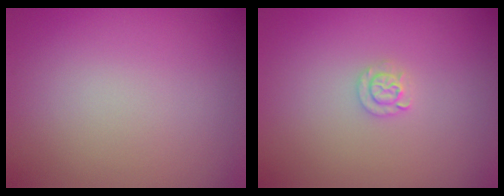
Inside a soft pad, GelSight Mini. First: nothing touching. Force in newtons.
{"total": 1.3, "press": 1.3, "slide": 0.2}